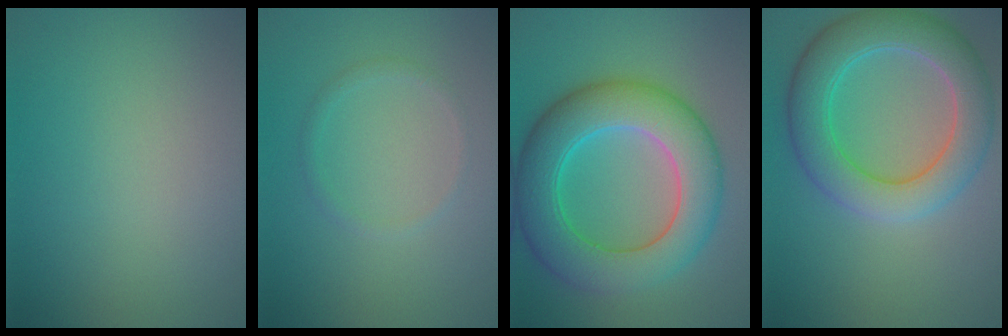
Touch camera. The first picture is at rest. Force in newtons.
{"total": 0.9, "press": 0.9, "slide": 0.1}
{"total": 9.1, "press": 9.1, "slide": 0.3}
{"total": 6.9, "press": 6.9, "slide": 0.1}